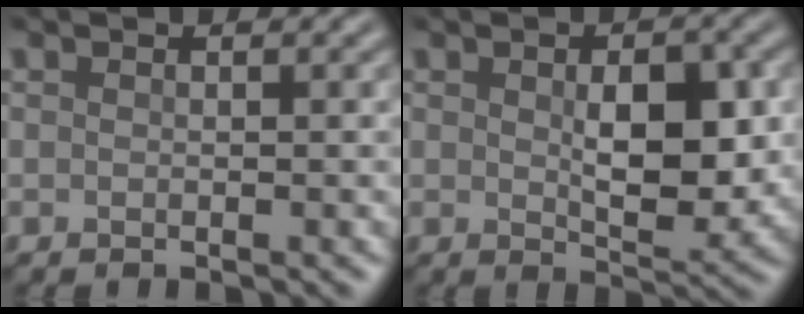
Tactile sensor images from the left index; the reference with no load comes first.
{"total": 5.5, "force": [0.3, 2.8, 4.7], "torque": [-0.073, -0.005, 0.012]}